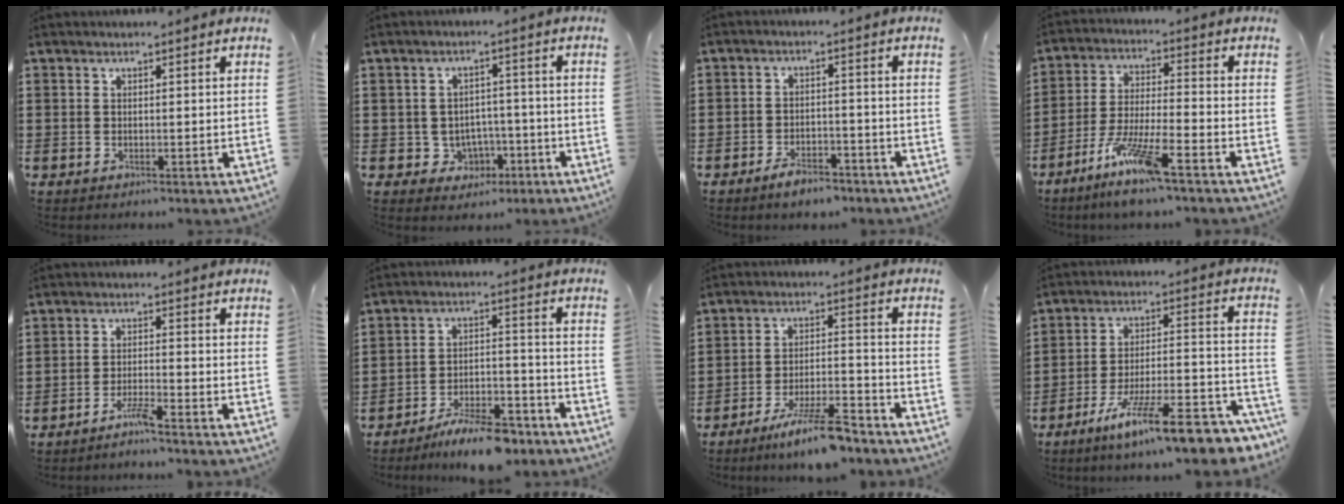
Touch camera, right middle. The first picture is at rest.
{"total": 3.6, "force": [-1.6, 3.0, 1.0], "torque": [-0.032, 0.005, -0.033]}
{"total": 3.9, "force": [-3.6, 1.1, 1.0], "torque": [-0.019, 0.009, -0.070]}
{"total": 8.8, "force": [-6.4, 0.5, 6.1], "torque": [-0.128, -0.011, -0.123]}
{"total": 2.9, "force": [-2.4, -0.1, 1.6], "torque": [-0.035, 0.002, -0.047]}
{"total": 8.5, "force": [-7.6, 1.4, 3.5], "torque": [-0.057, 0.016, -0.140]}
{"total": 8.5, "force": [-6.8, 0.8, 5.0], "torque": [-0.095, -0.001, -0.125]}
{"total": 13.3, "force": [-10.3, 1.4, 8.3], "torque": [-0.131, 0.027, -0.184]}